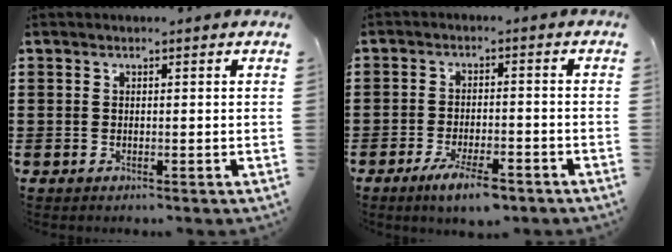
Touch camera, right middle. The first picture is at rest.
{"total": 5.4, "force": [-3.8, 1.4, 3.5], "torque": [-0.068, 0.001, -0.069]}